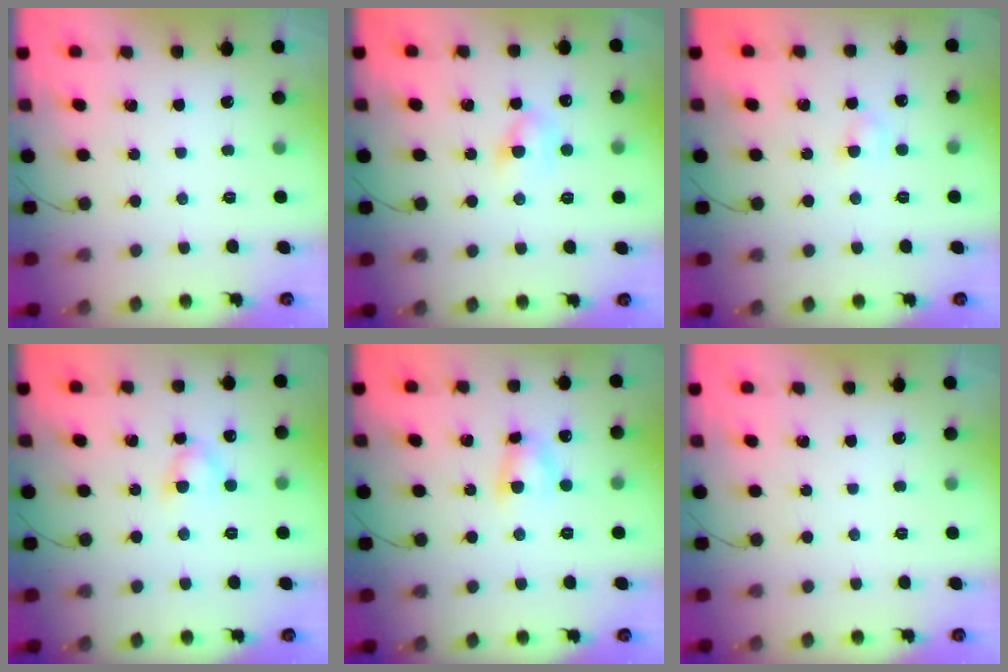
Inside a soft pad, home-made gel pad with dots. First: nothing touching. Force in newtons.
{"total": 4.9, "press": 4.8, "slide": 1.3}
{"total": 2.5, "press": 2.4, "slide": 0.9}
{"total": 3.5, "press": 3.3, "slide": 1.2}
{"total": 4.2, "press": 4.1, "slide": 0.8}
{"total": 0.0}